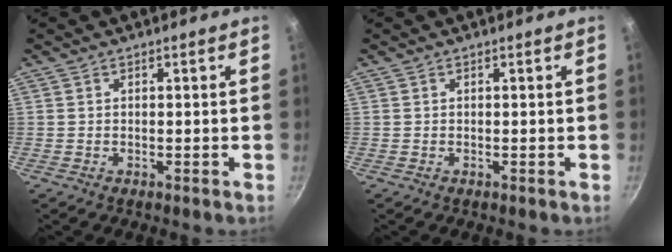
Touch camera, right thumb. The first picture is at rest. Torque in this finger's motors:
{"motor_torque": [0.00, 0.00, 0.17, -0.09, 0.00]}